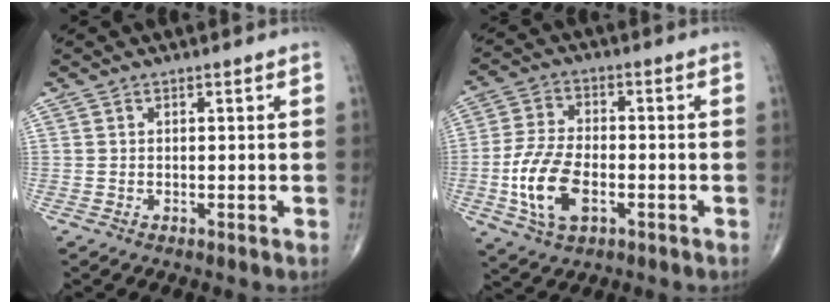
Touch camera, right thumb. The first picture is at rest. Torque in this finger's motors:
{"motor_torque": [0.23, 0.37, 1.08, -0.10, 0.36]}